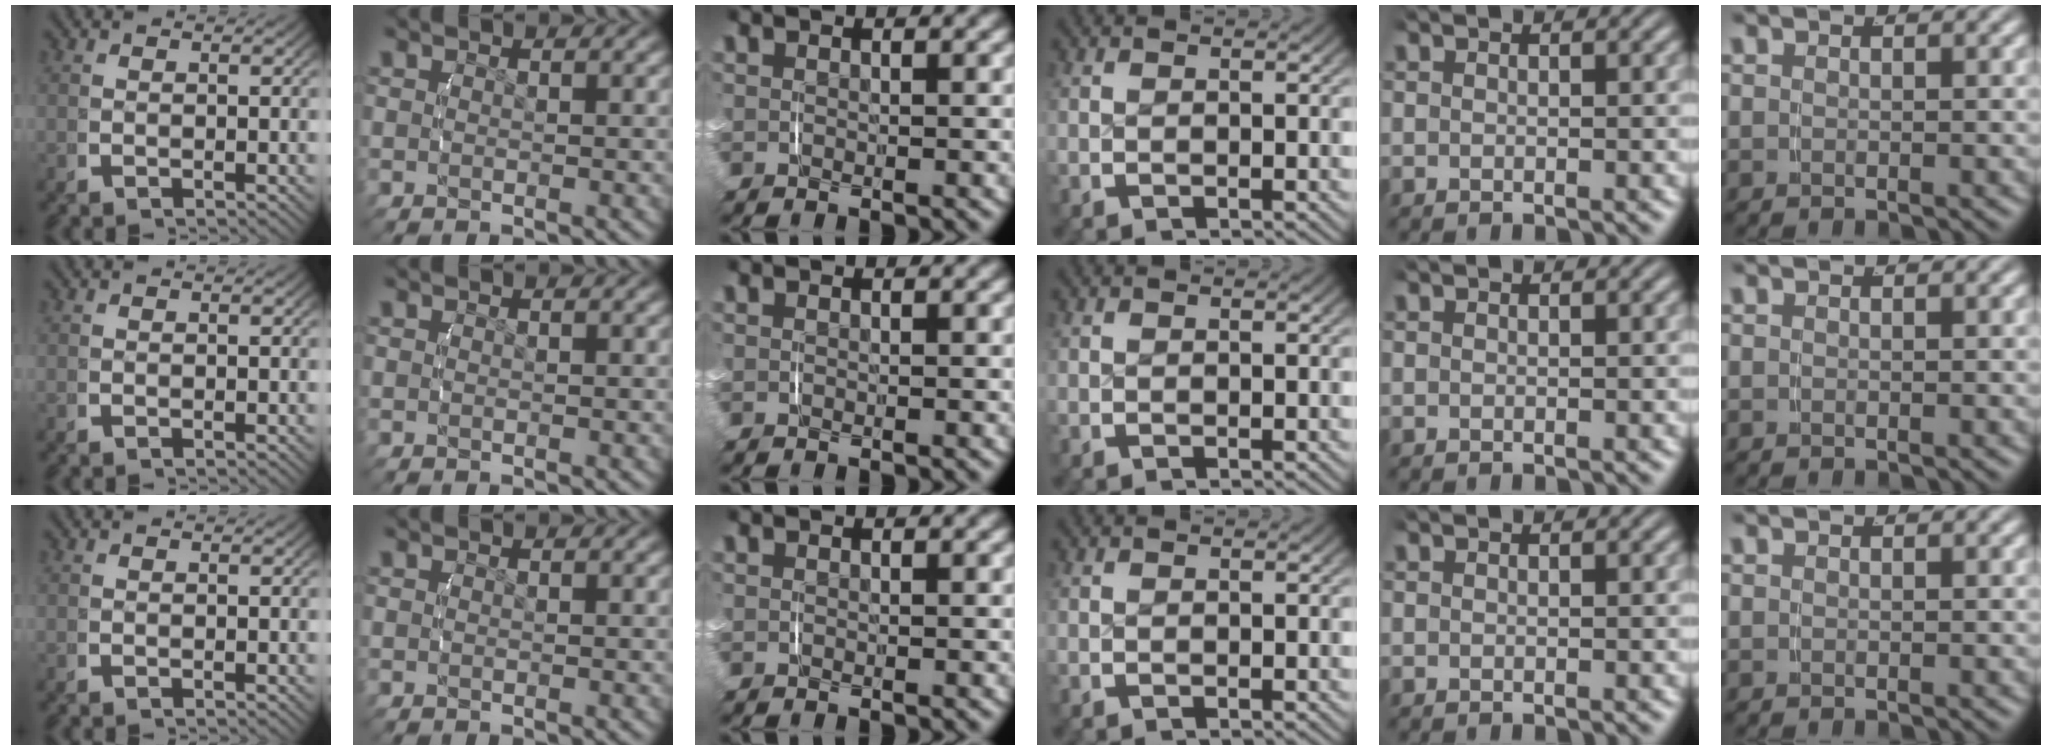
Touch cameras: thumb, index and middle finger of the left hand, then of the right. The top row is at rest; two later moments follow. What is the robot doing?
{"motion": "lift_and_place", "object": "backpack"}